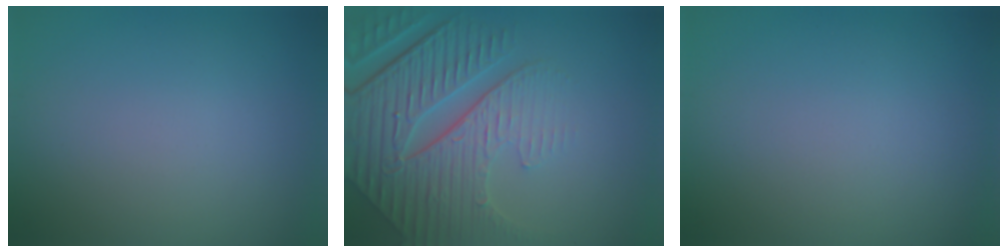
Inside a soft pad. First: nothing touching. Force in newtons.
{"total": 8.8, "press": 6.2, "slide": 6.3}
{"total": 0.0}